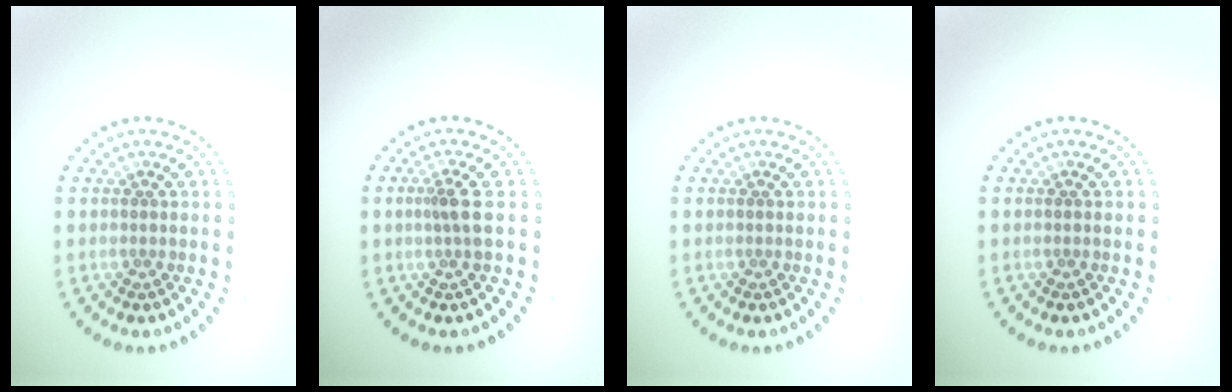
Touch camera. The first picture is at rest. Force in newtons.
{"total": 1.7, "press": 1.2, "slide": 1.2}
{"total": 0.0}
{"total": 0.0}